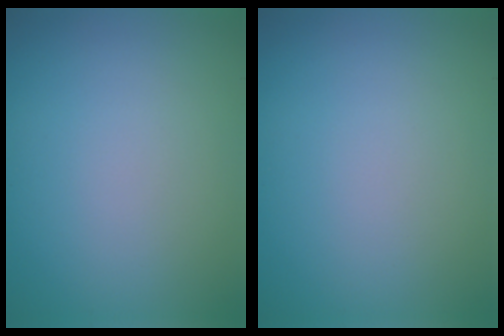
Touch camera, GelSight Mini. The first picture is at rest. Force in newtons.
{"total": 0.0}